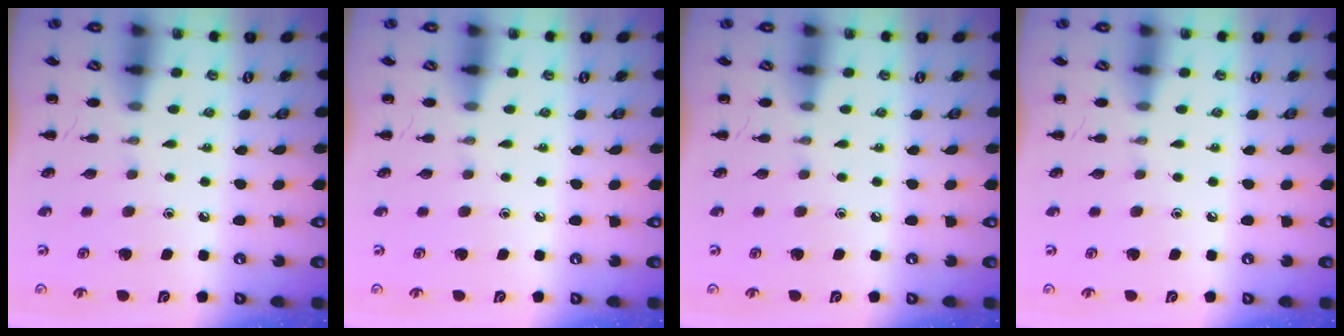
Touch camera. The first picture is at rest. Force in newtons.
{"total": 0.0}
{"total": 0.0}
{"total": 0.0}